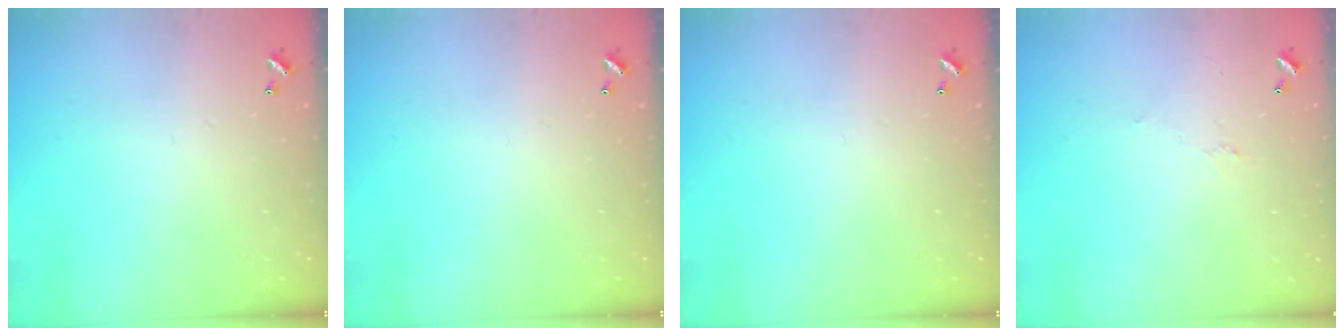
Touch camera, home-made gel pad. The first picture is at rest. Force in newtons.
{"total": 0.0}
{"total": 0.0}
{"total": 0.9, "press": 0.6, "slide": 0.7}